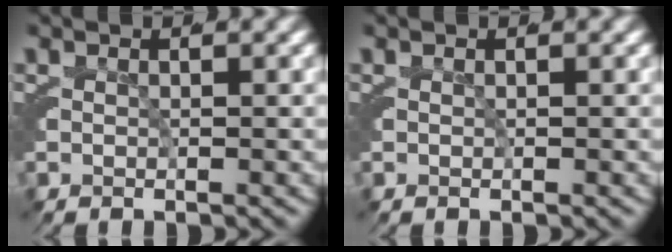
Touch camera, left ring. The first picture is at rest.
{"total": 0.0}